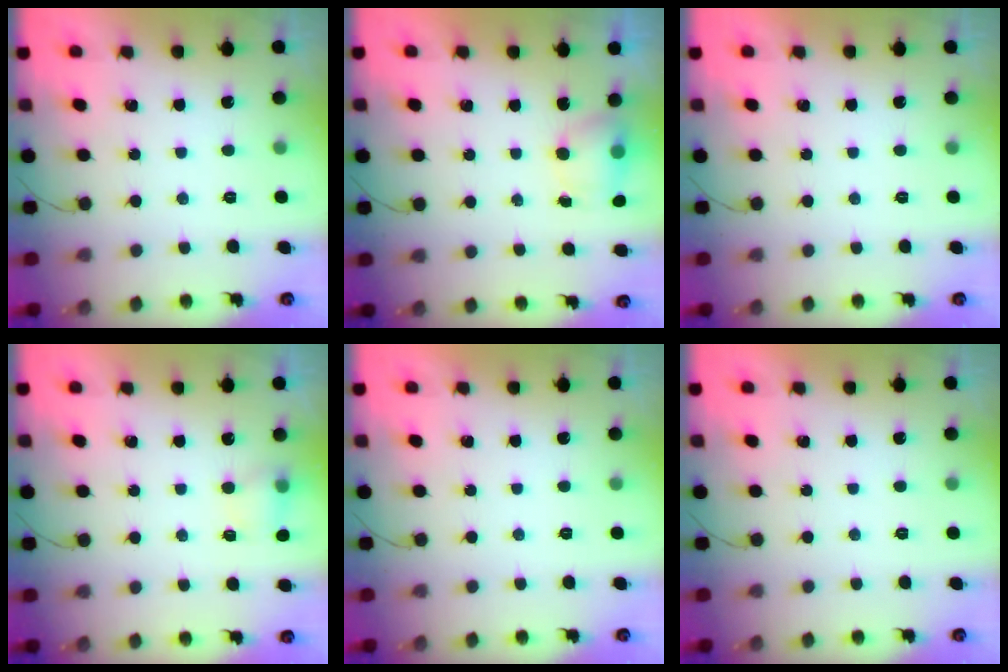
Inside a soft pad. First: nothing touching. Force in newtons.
{"total": 6.9, "press": 5.5, "slide": 4.3}
{"total": 0.0}
{"total": 5.3, "press": 5.0, "slide": 1.7}
{"total": 0.0}
{"total": 0.0}